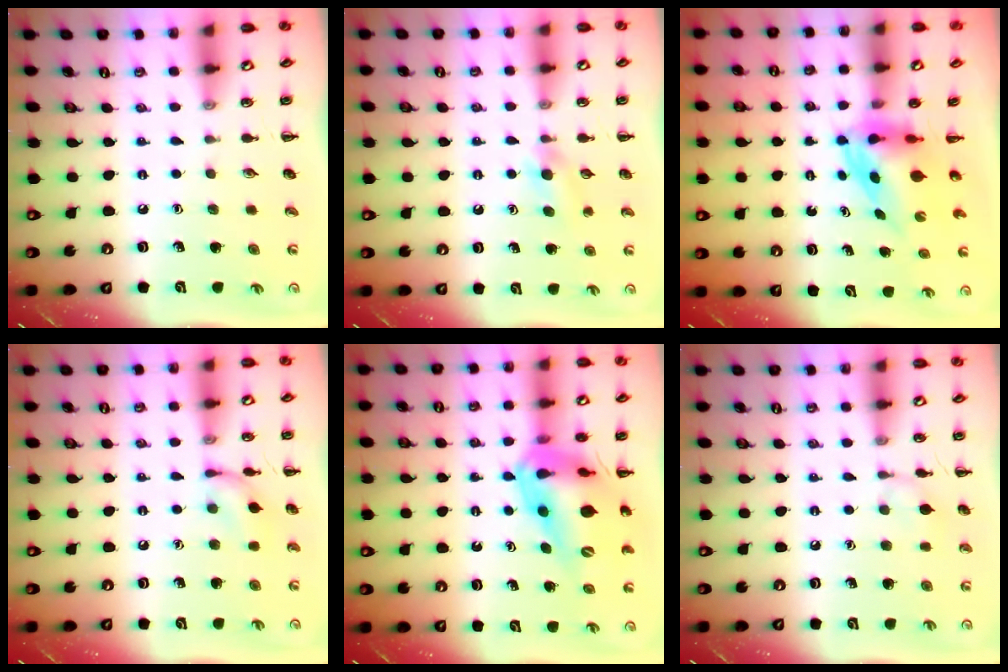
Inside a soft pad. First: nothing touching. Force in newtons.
{"total": 5.9, "press": 5.6, "slide": 1.9}
{"total": 4.0, "press": 3.9, "slide": 1.0}
{"total": 8.4, "press": 8.3, "slide": 0.5}
{"total": 19.9, "press": 19.1, "slide": 5.5}
{"total": 6.1, "press": 5.8, "slide": 2.0}